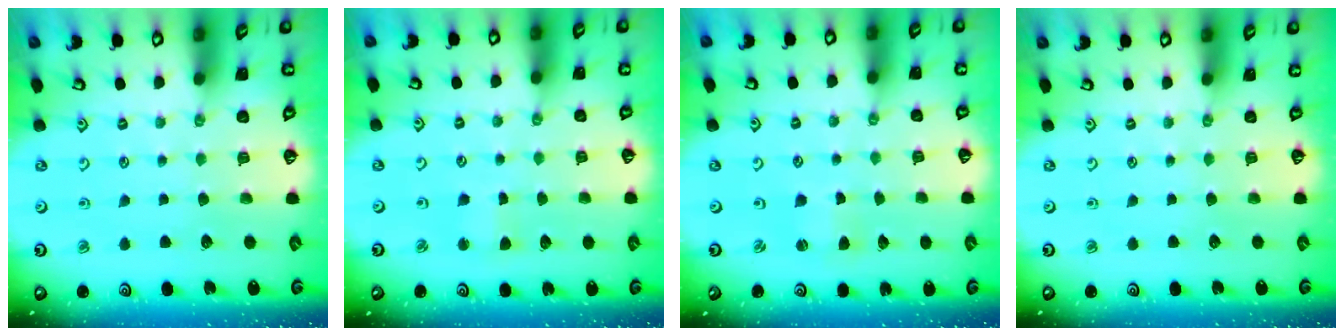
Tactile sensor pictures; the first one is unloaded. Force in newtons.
{"total": 3.0, "press": 3.0, "slide": 0.3}
{"total": 1.8, "press": 1.8, "slide": 0.3}
{"total": 0.0}